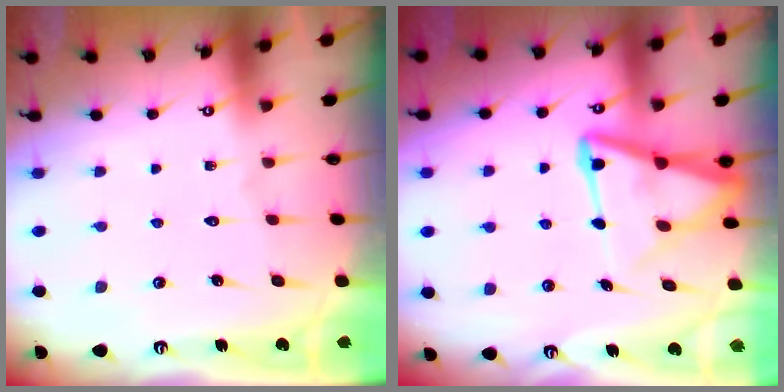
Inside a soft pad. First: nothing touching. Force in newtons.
{"total": 11.9, "press": 11.8, "slide": 1.4}